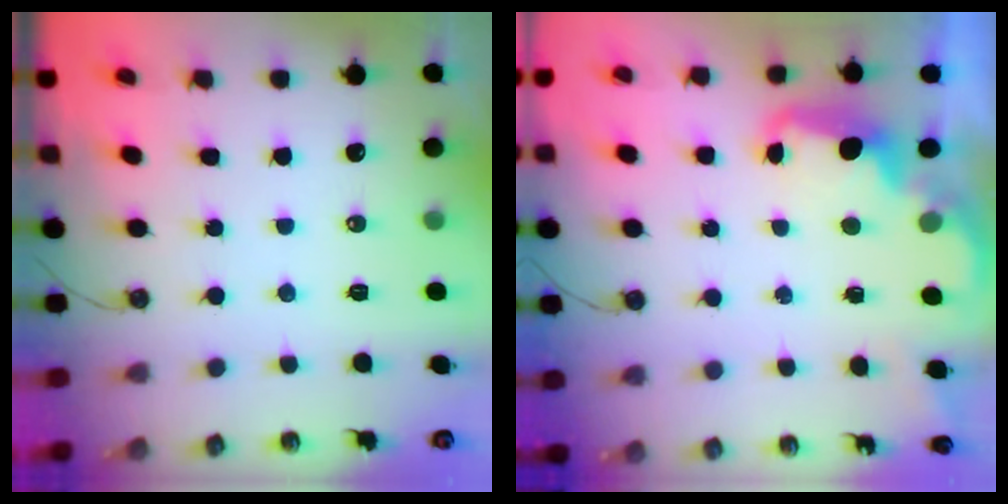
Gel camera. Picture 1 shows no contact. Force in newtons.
{"total": 2.8, "press": 2.7, "slide": 0.7}